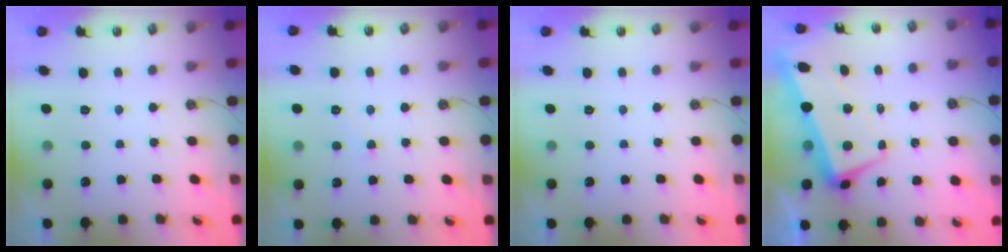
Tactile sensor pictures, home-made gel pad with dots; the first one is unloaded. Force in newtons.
{"total": 1.1, "press": 1.0, "slide": 0.4}
{"total": 0.0}
{"total": 2.8, "press": 2.3, "slide": 1.6}